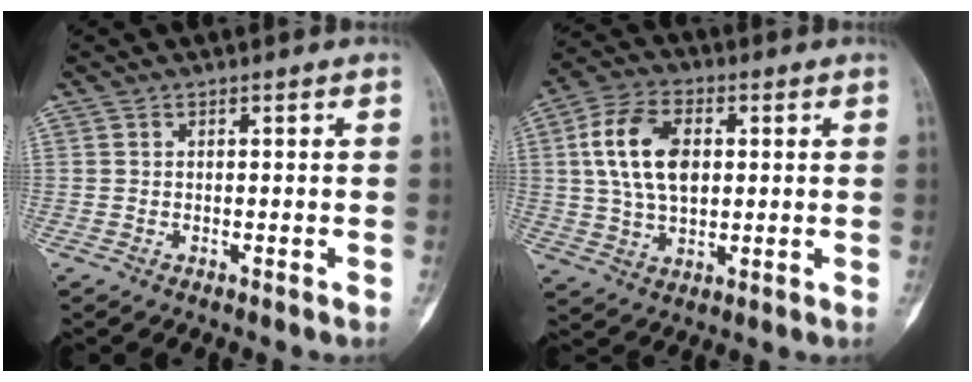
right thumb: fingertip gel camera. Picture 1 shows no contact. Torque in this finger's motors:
{"motor_torque": [1.34, 1.95, 0.74, -0.46, 0.52]}